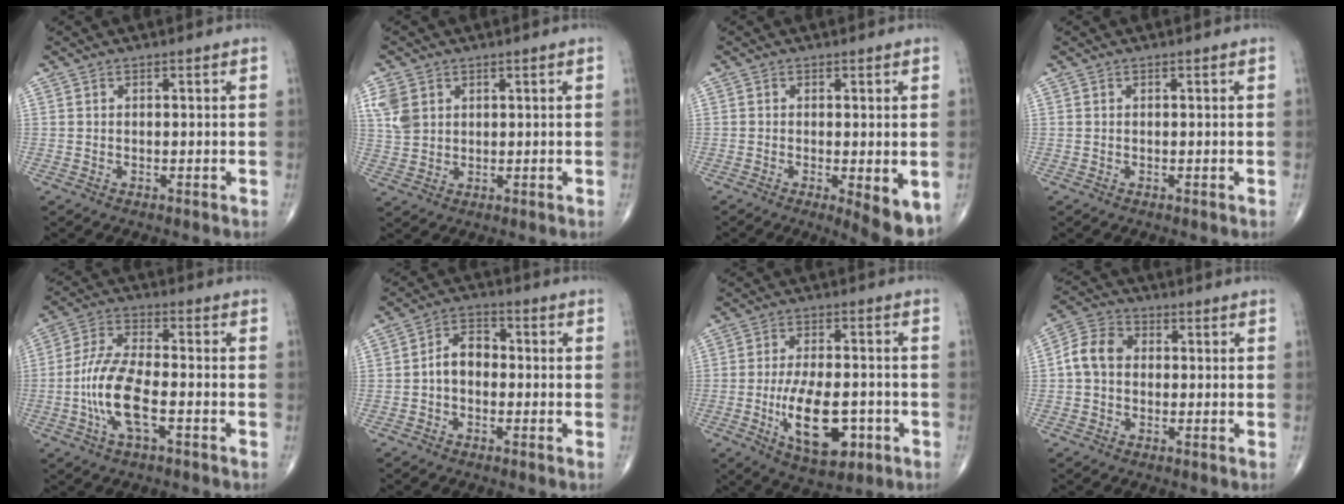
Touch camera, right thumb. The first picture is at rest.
{"total": 5.2, "force": [2.0, 4.0, 2.7], "torque": [-0.046, -0.002, 0.048]}
{"total": 7.3, "force": [-2.2, 2.1, 6.6], "torque": [-0.088, -0.019, -0.030]}
{"total": 0.0}
{"total": 11.3, "force": [-3.2, 4.3, 10.0], "torque": [-0.214, 0.022, -0.065]}
{"total": 5.8, "force": [-0.7, 4.1, 4.1], "torque": [-0.053, 0.023, -0.025]}
{"total": 13.2, "force": [-3.9, 6.3, 10.9], "torque": [-0.171, 0.005, -0.053]}
{"total": 7.2, "force": [0.1, 5.7, 4.4], "torque": [-0.076, 0.023, -0.008]}